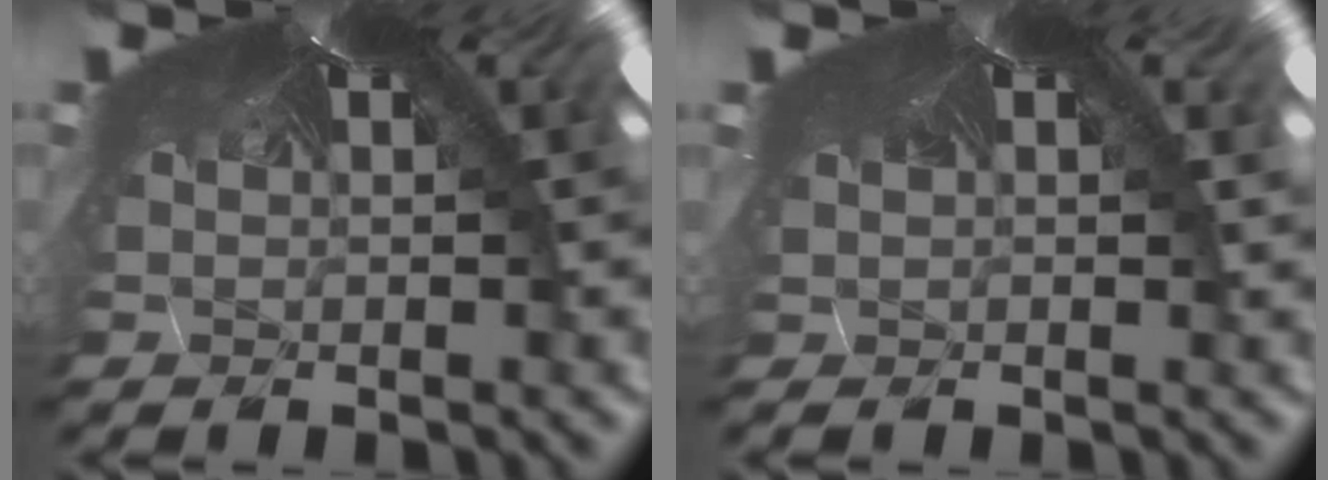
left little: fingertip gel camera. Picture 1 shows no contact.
{"total": 0.6, "force": [-0.6, 0.0, 0.2], "torque": [-0.010, -0.008, -0.001]}